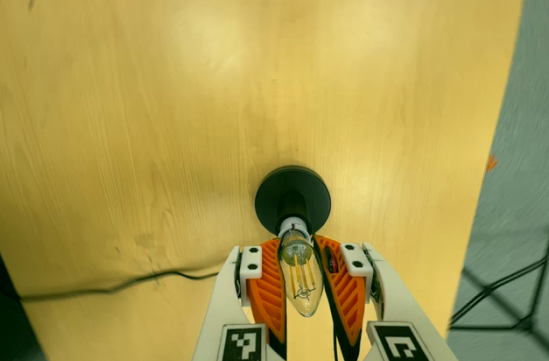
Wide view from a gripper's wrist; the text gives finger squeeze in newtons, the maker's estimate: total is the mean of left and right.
{"total": 25.0, "left": 23.9, "right": 26.0}